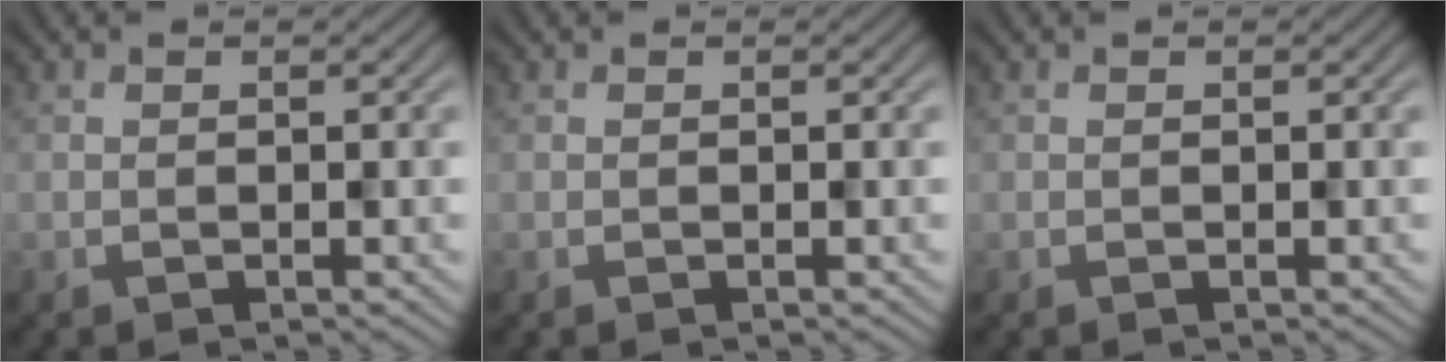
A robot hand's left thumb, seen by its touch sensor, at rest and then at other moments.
{"total": 0.0}
{"total": 0.0}